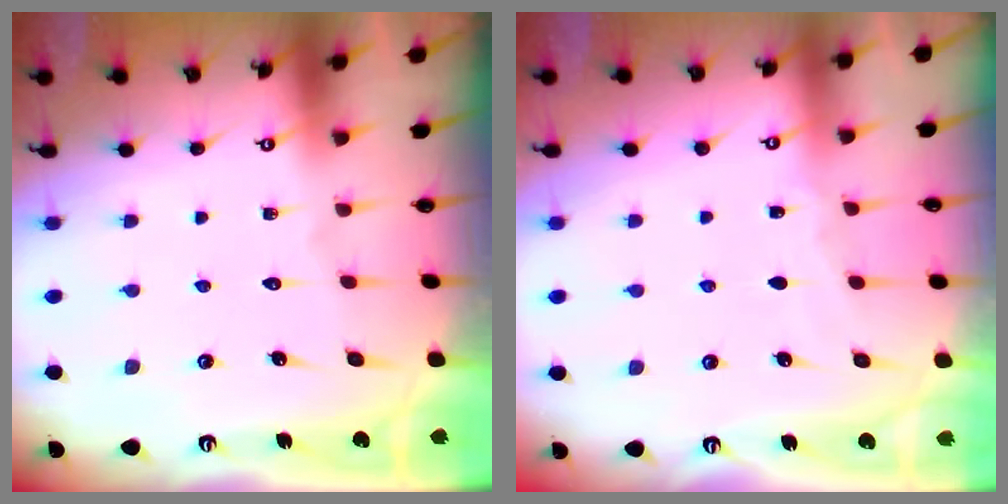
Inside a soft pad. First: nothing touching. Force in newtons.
{"total": 2.7, "press": 2.7, "slide": 0.4}